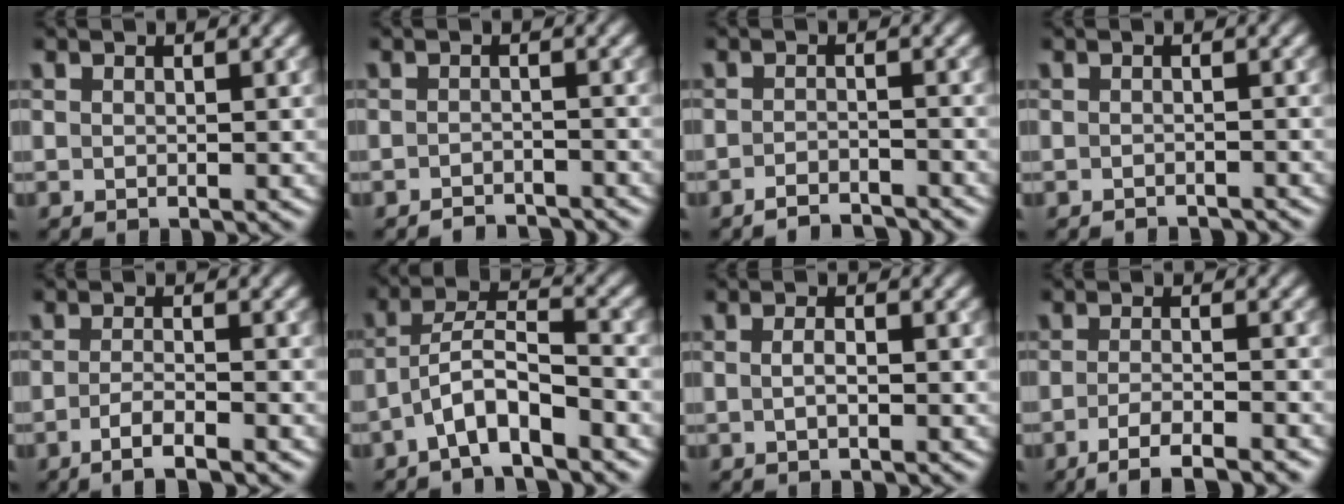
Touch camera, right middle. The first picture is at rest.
{"total": 2.3, "force": [-2.3, 0.3, 0.4], "torque": [0.001, 0.004, -0.033]}
{"total": 2.8, "force": [-2.6, 0.5, 0.9], "torque": [-0.006, 0.004, -0.042]}
{"total": 1.9, "force": [-1.9, 0.2, 0.3], "torque": [0.006, -0.001, -0.024]}
{"total": 2.8, "force": [-1.5, 0.6, 2.2], "torque": [-0.036, 0.001, -0.035]}
{"total": 4.7, "force": [-2.8, 1.3, 3.5], "torque": [-0.064, 0.013, -0.056]}
{"total": 1.0, "force": [-0.2, 0.3, 1.0], "torque": [-0.016, -0.004, -0.002]}
{"total": 3.7, "force": [-2.5, 0.8, 2.7], "torque": [-0.041, -0.002, -0.051]}